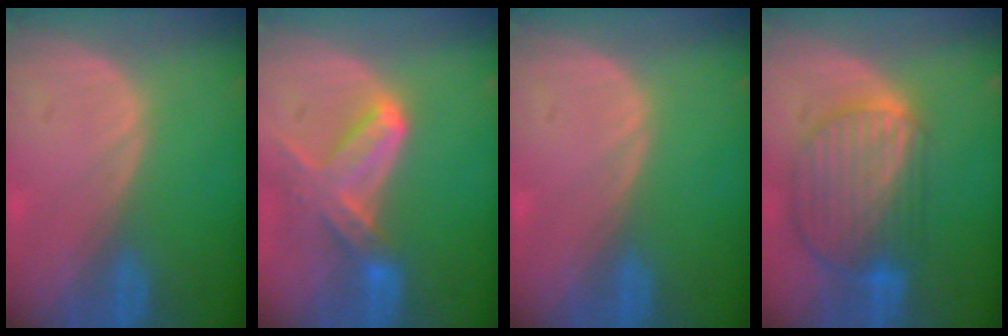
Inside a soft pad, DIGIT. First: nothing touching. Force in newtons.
{"total": 7.1, "press": 6.6, "slide": 2.8}
{"total": 0.0}
{"total": 10.0, "press": 8.6, "slide": 5.2}